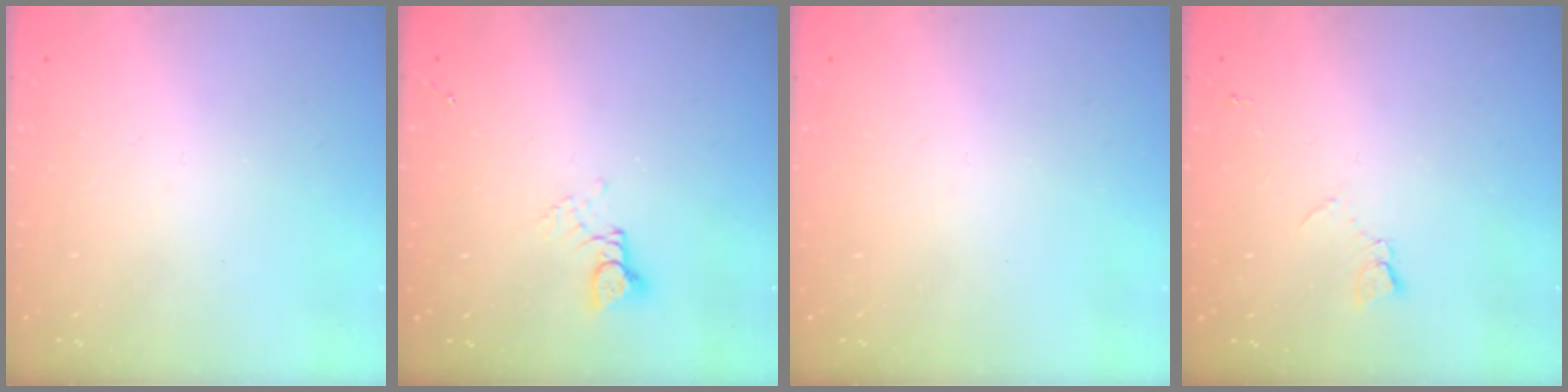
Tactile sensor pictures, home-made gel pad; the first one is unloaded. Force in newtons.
{"total": 2.4, "press": 2.4, "slide": 0.2}
{"total": 0.0}
{"total": 4.5, "press": 4.5, "slide": 0.7}